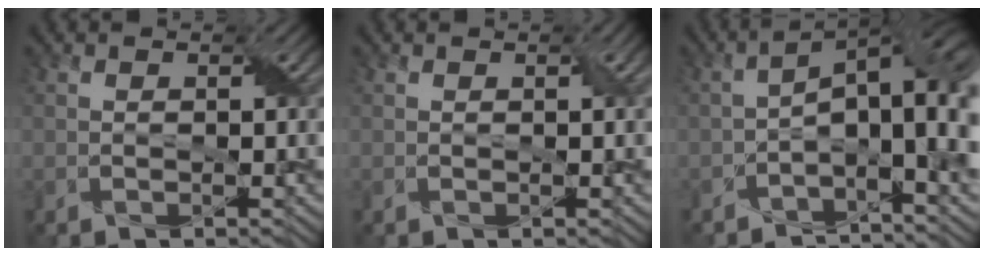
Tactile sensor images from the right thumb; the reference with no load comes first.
{"total": 0.9, "force": [0.2, 0.0, 0.9], "torque": [-0.015, 0.005, 0.002]}
{"total": 9.9, "force": [-1.6, 4.4, 8.7], "torque": [-0.126, 0.004, -0.033]}